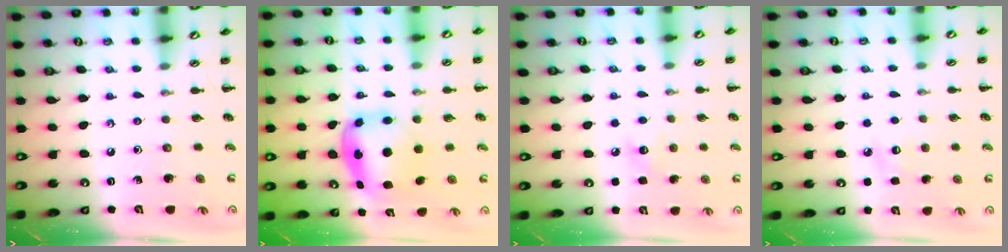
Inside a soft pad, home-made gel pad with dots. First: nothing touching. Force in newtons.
{"total": 6.1, "press": 6.0, "slide": 1.2}
{"total": 6.1, "press": 5.9, "slide": 1.6}
{"total": 5.9, "press": 5.7, "slide": 1.5}